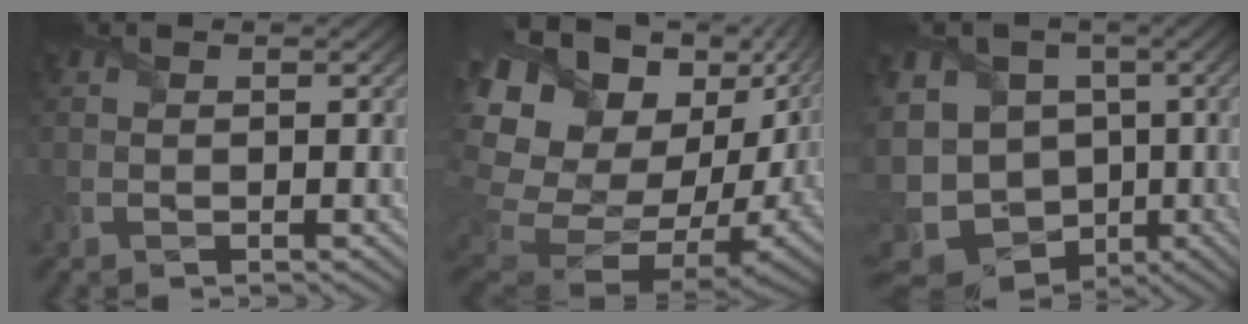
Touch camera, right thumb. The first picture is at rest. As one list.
[{"total": 20.1, "force": [5.1, 13.6, 13.8], "torque": [-0.303, 0.009, 0.142]}, {"total": 17.1, "force": [-4.0, 13.9, 9.1], "torque": [-0.227, -0.010, -0.084]}]